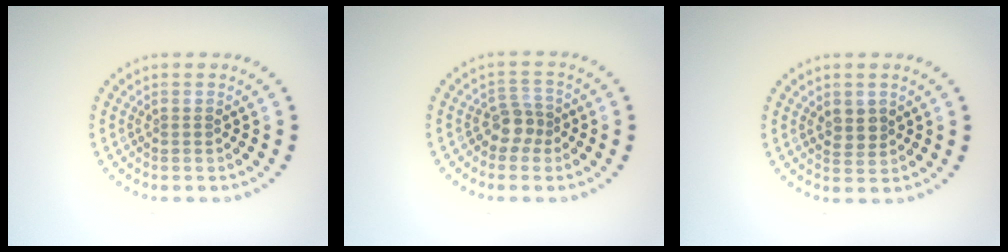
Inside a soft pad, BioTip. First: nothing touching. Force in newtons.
{"total": 2.0, "press": 1.7, "slide": 1.1}
{"total": 1.9, "press": 1.8, "slide": 0.6}